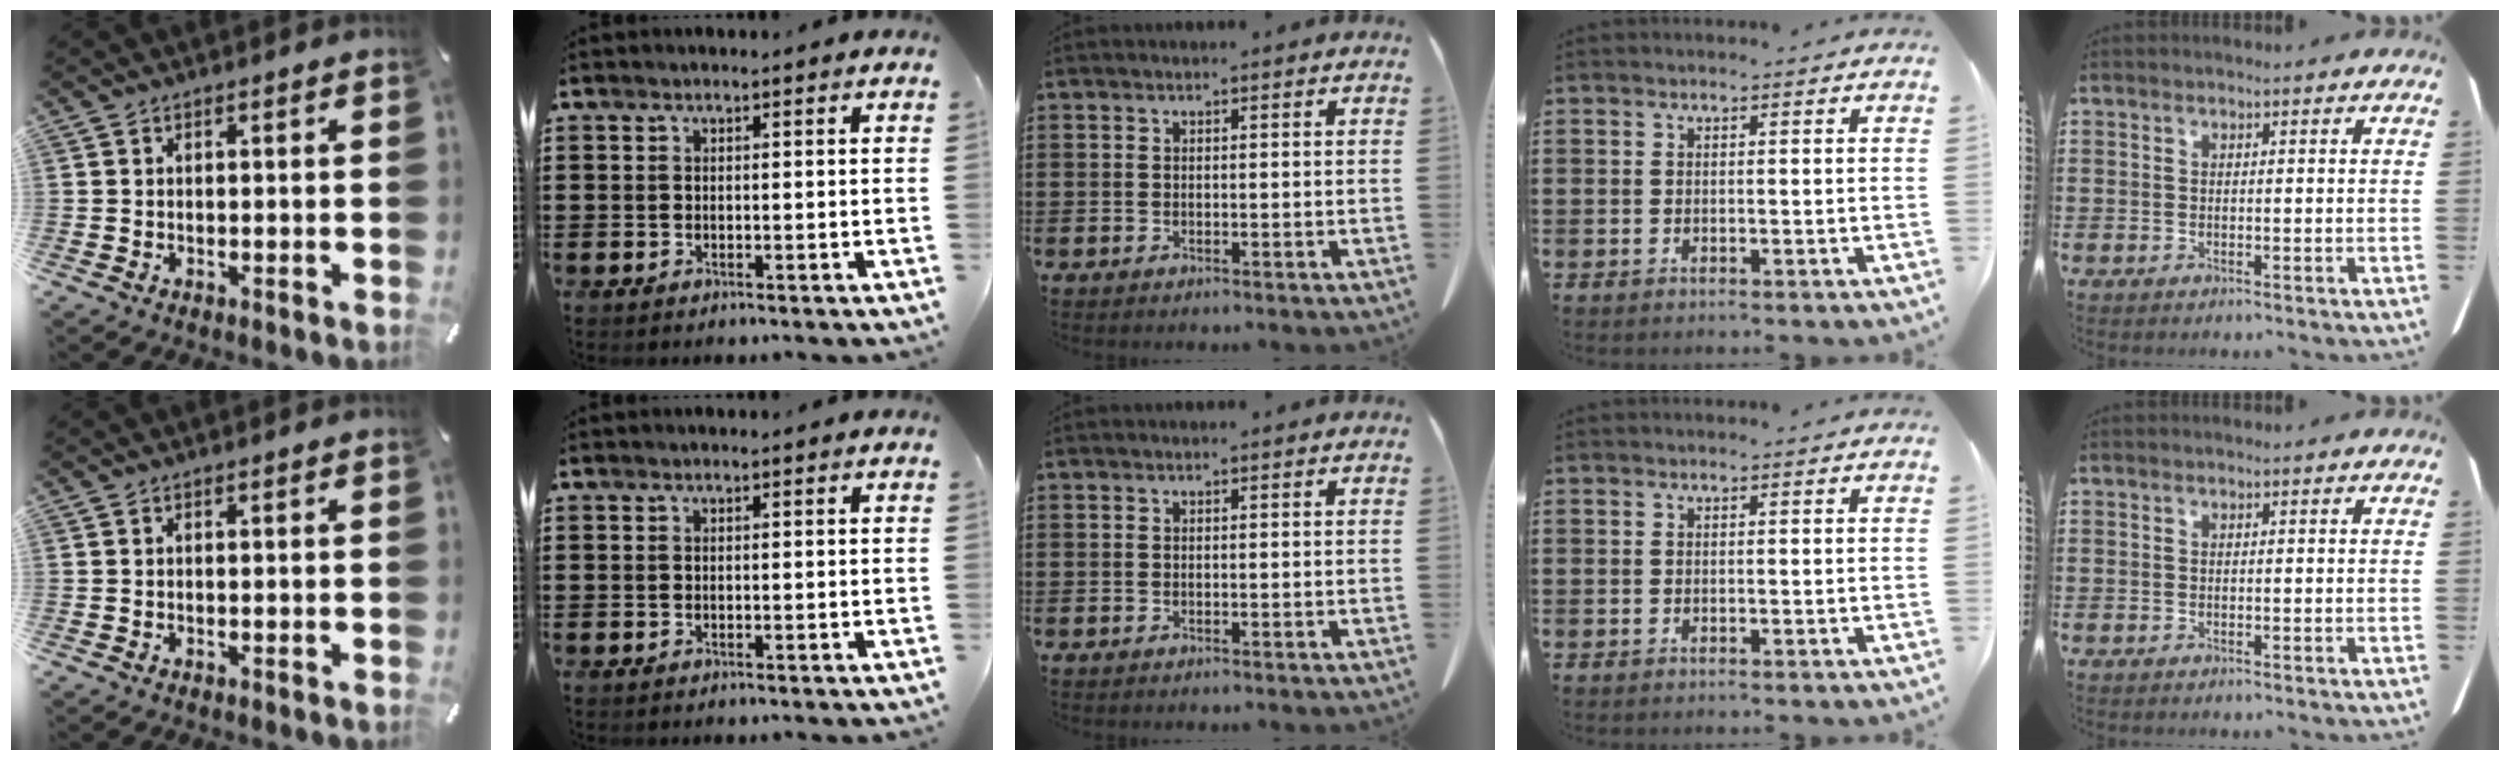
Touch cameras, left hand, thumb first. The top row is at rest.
{}